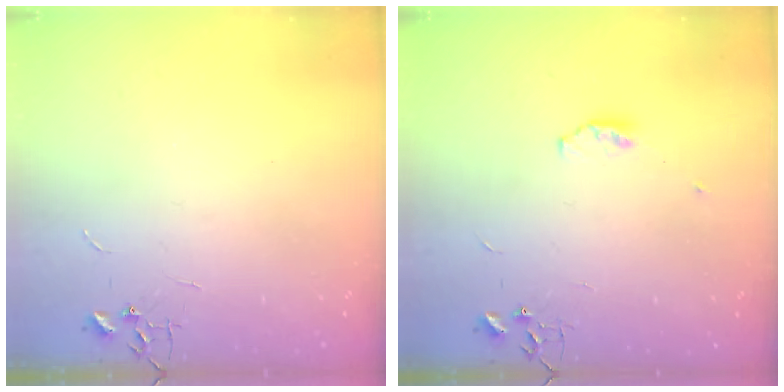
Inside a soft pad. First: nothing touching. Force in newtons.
{"total": 3.6, "press": 3.5, "slide": 0.8}